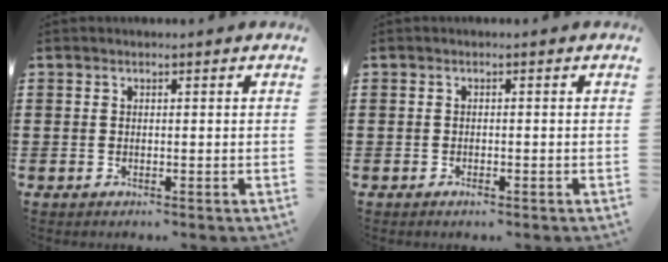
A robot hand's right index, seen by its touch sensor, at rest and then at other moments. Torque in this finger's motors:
{"motor_torque": [0.02, 0.32, -0.01, 0.00]}